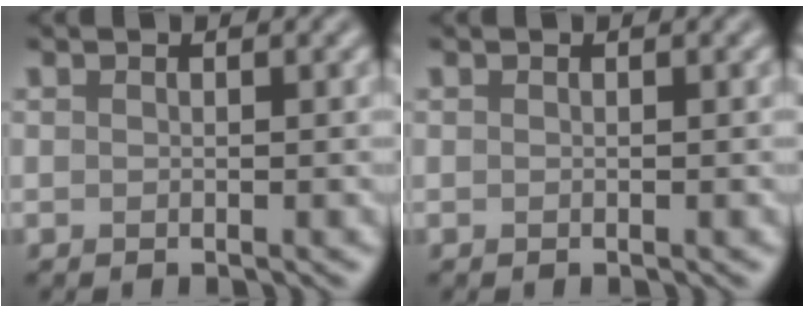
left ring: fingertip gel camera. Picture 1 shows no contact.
{"total": 0.0}